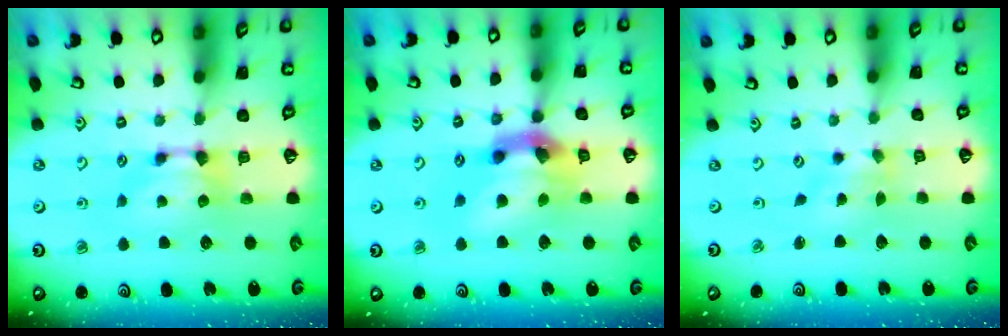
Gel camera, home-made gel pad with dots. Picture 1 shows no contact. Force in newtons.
{"total": 7.7, "press": 7.3, "slide": 2.4}
{"total": 2.5, "press": 2.3, "slide": 0.9}